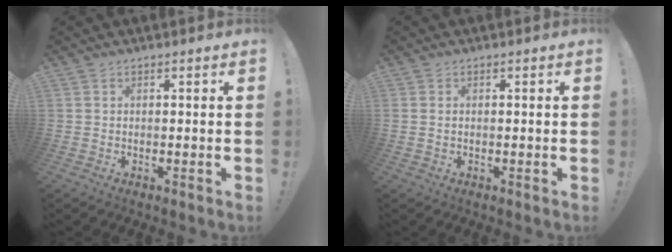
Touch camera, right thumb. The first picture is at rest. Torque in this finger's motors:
{"motor_torque": [2.04, 2.97, 1.52, 0.07, 0.76]}